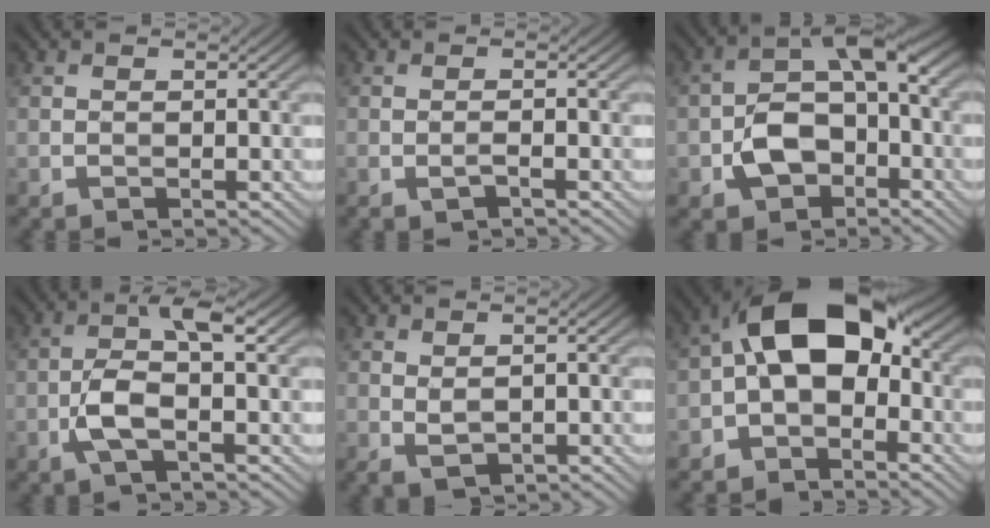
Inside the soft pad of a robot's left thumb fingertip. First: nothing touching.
{"total": 1.3, "force": [-0.6, 0.1, 1.1], "torque": [-0.025, 0.002, -0.014]}
{"total": 8.5, "force": [-2.8, 5.4, 6.0], "torque": [-0.103, 0.001, -0.061]}
{"total": 5.8, "force": [-1.0, 1.7, 5.4], "torque": [-0.115, 0.011, -0.027]}
{"total": 1.5, "force": [0.6, 0.6, 1.3], "torque": [-0.033, -0.003, 0.017]}
{"total": 12.2, "force": [-0.4, 7.5, 9.6], "torque": [-0.155, 0.029, -0.029]}